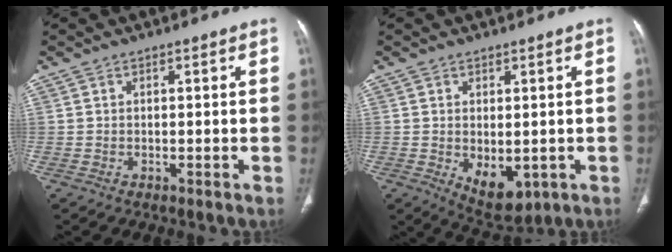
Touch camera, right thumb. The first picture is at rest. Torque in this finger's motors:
{"motor_torque": [-0.88, 0.80, -0.04, 0.00, 0.19]}